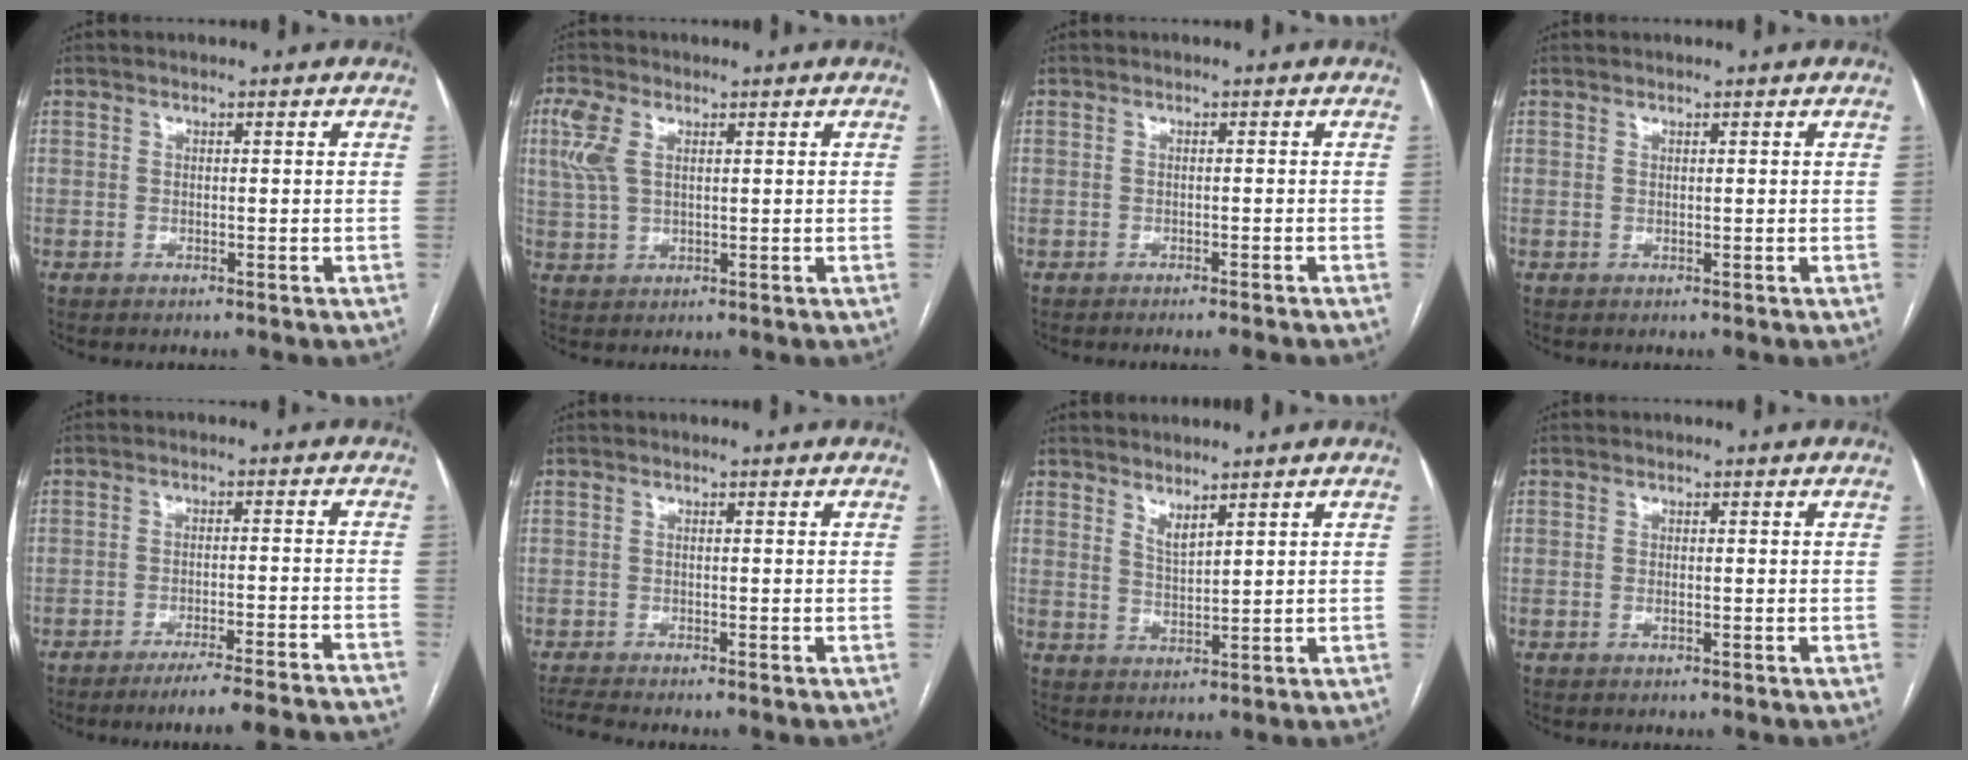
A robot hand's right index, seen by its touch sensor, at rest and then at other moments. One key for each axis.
{"total": 5.3, "fx": 2.1, "fy": 2.8, "fz": 4.0, "tx": -0.121, "ty": 0.021, "tz": 0.048}
{"total": 3.2, "fx": -2.7, "fy": -0.6, "fz": 1.5, "tx": -0.016, "ty": 0.000, "tz": -0.036}
{"total": 0.0}
{"total": 18.1, "fx": -17.0, "fy": -1.7, "fz": 6.2, "tx": -0.042, "ty": -0.029, "tz": -0.221}
{"total": 2.0, "fx": -1.8, "fy": -0.7, "fz": 0.2, "tx": -0.012, "ty": -0.011, "tz": -0.037}
{"total": 2.5, "fx": 2.1, "fy": 0.2, "fz": 1.4, "tx": -0.030, "ty": -0.016, "tz": 0.046}
{"total": 0.5, "fx": 0.0, "fy": 0.2, "fz": 0.5, "tx": -0.015, "ty": -0.001, "tz": 0.003}